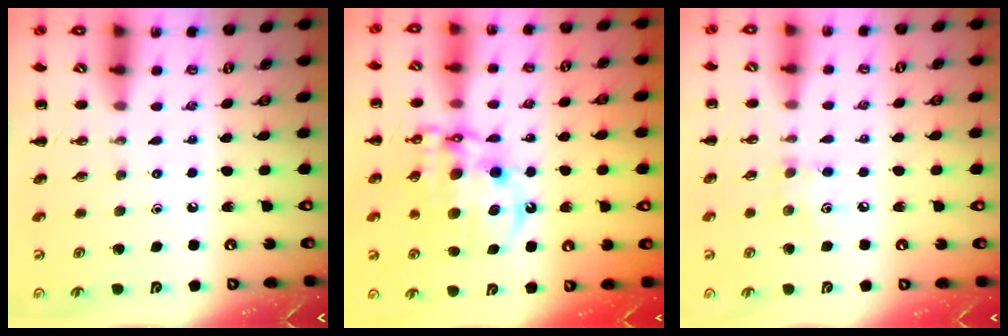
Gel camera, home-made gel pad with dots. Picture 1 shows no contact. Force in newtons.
{"total": 15.1, "press": 14.6, "slide": 3.8}
{"total": 4.5, "press": 4.5, "slide": 0.6}